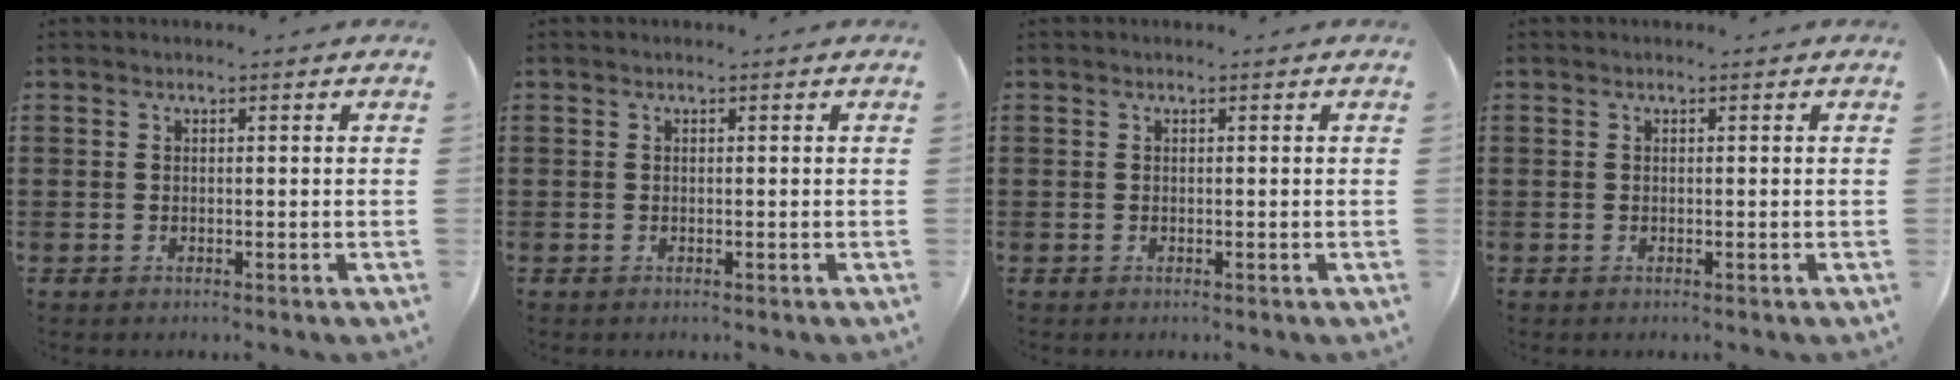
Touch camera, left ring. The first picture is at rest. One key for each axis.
{"total": 0.0}
{"total": 0.0}
{"total": 0.0}